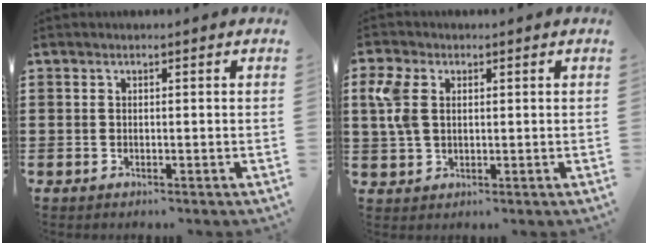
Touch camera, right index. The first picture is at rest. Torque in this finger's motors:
{"motor_torque": [0.21, 0.02, 0.16, 0.15]}